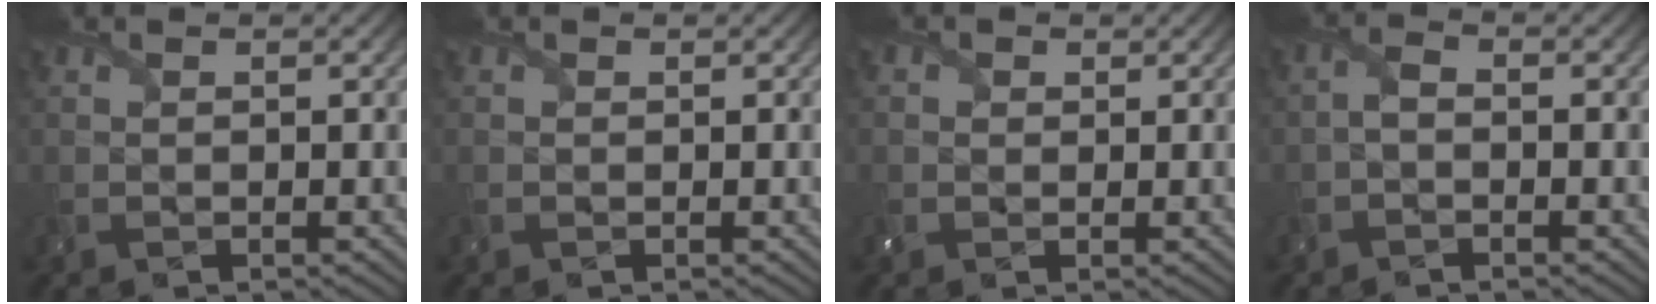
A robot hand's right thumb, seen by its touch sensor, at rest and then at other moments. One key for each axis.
{"total": 0.0}
{"total": 1.3, "fx": 0.2, "fy": 1.2, "fz": 0.3, "tx": -0.008, "ty": -0.001, "tz": 0.001}
{"total": 1.6, "fx": -0.7, "fy": 0.8, "fz": 1.2, "tx": -0.030, "ty": 0.006, "tz": -0.020}